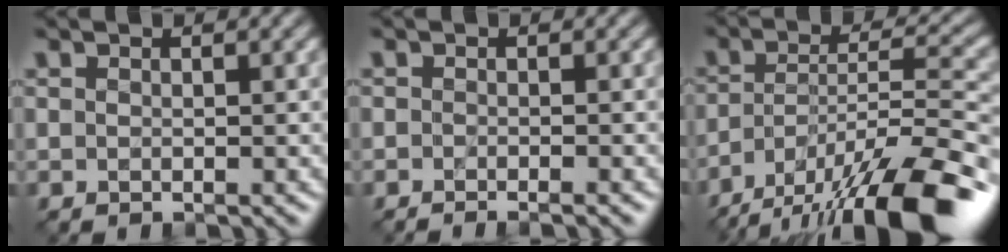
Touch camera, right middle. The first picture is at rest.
{"total": 1.3, "force": [-1.0, 0.2, 0.9], "torque": [-0.006, -0.009, -0.016]}
{"total": 13.7, "force": [-9.8, 3.8, 8.8], "torque": [-0.167, -0.004, -0.165]}